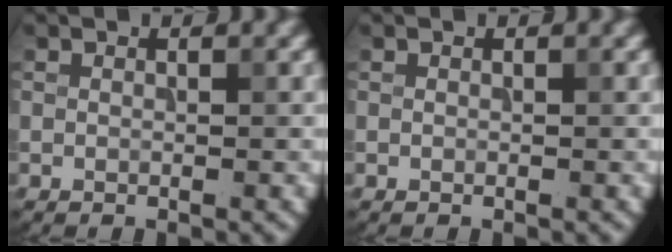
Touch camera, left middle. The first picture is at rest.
{"total": 0.0}